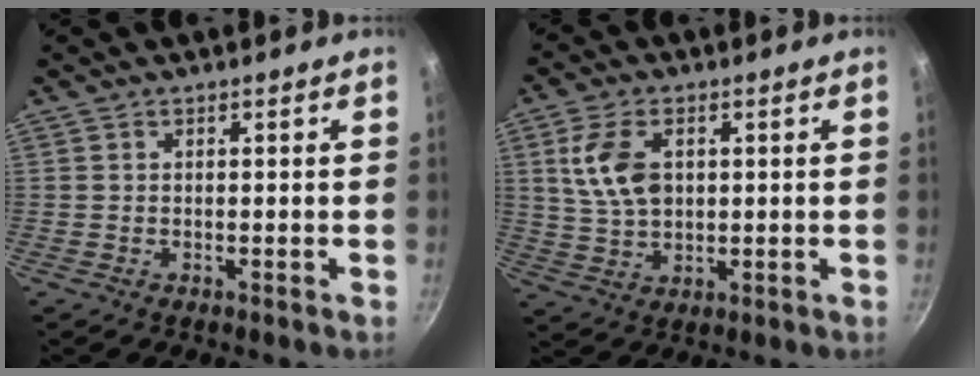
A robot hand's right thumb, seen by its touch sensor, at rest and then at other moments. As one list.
[{"total": 9.3, "force": [2.1, 5.9, 6.8], "torque": [-0.119, -0.005, 0.041]}]